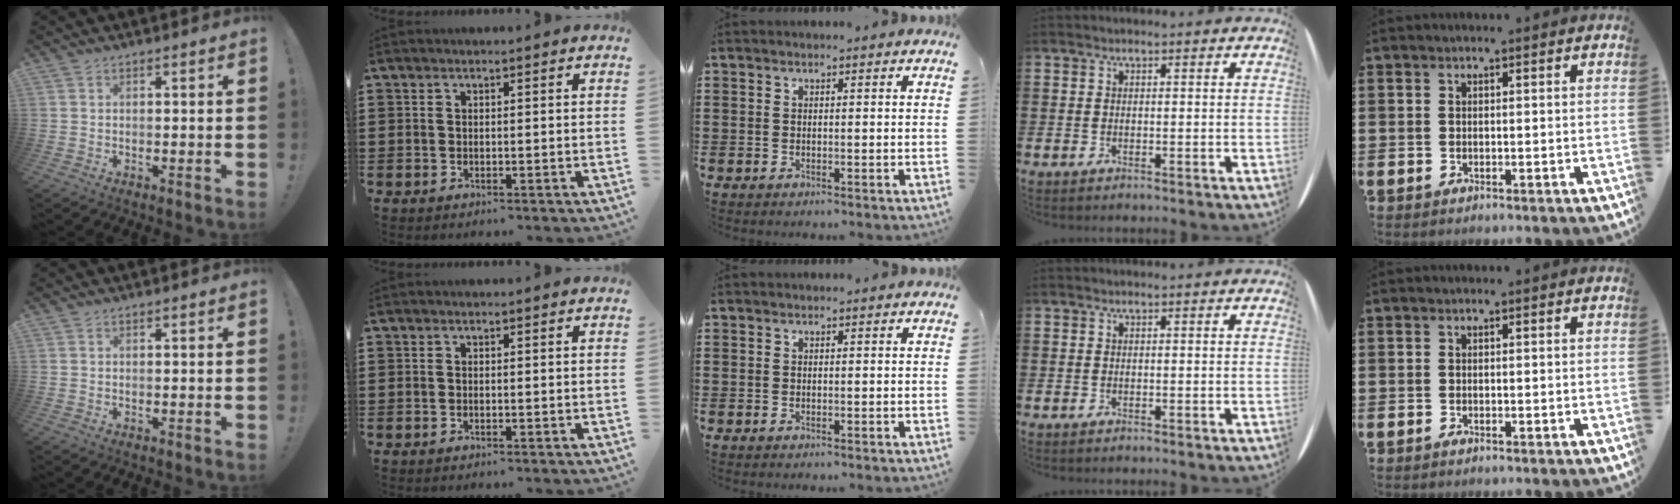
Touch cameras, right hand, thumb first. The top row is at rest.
{}